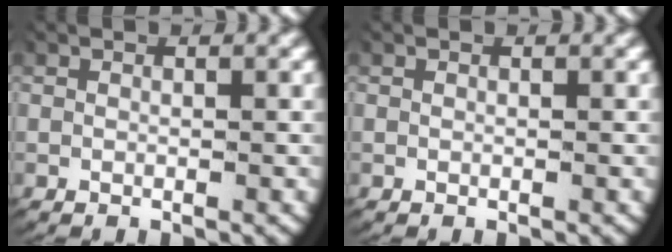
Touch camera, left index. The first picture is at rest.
{"total": 0.0}